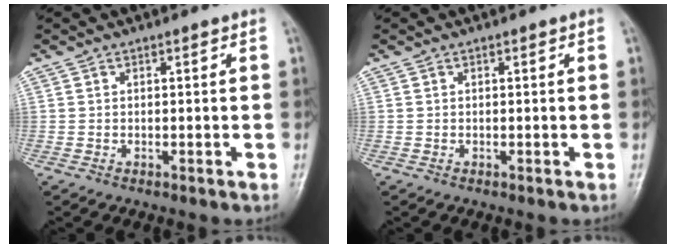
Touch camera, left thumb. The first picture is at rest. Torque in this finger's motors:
{"motor_torque": [0.00, 0.00, -0.01, -0.01, 0.00]}